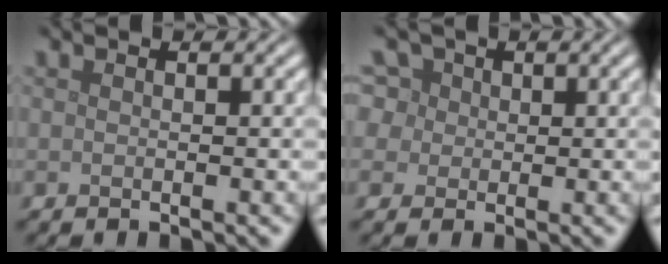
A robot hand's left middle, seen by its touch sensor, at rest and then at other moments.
{"total": 8.1, "force": [3.9, 6.0, 3.7], "torque": [-0.067, 0.035, 0.034]}